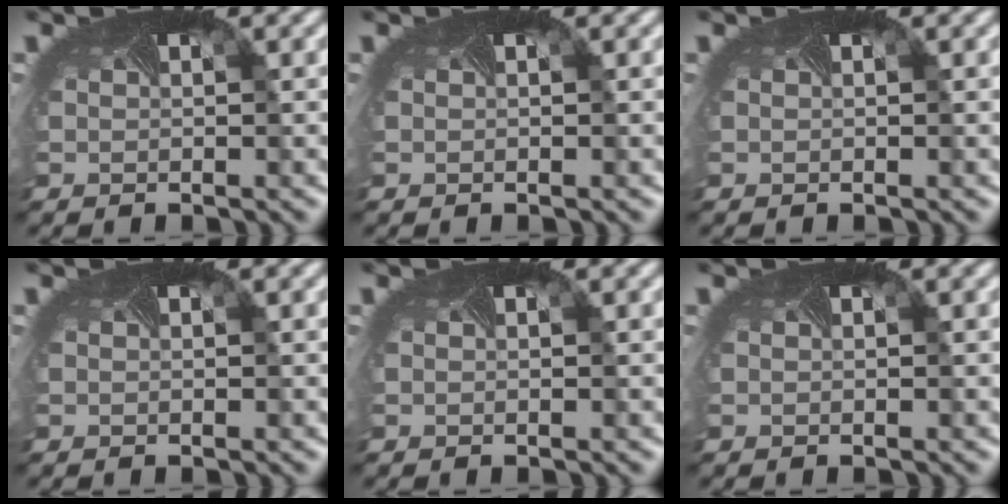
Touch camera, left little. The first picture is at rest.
{"total": 0.0}
{"total": 0.0}
{"total": 0.0}
{"total": 0.0}
{"total": 0.0}